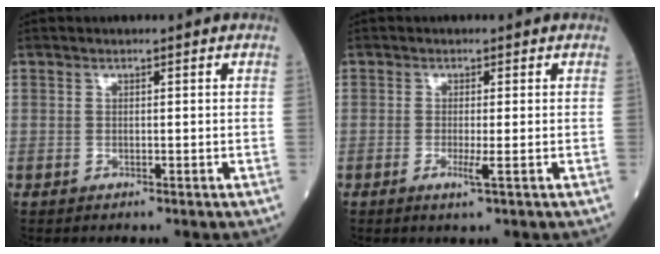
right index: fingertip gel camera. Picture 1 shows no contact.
{"total": 2.2, "force": [-0.7, -0.2, 2.0], "torque": [-0.039, -0.005, -0.014]}